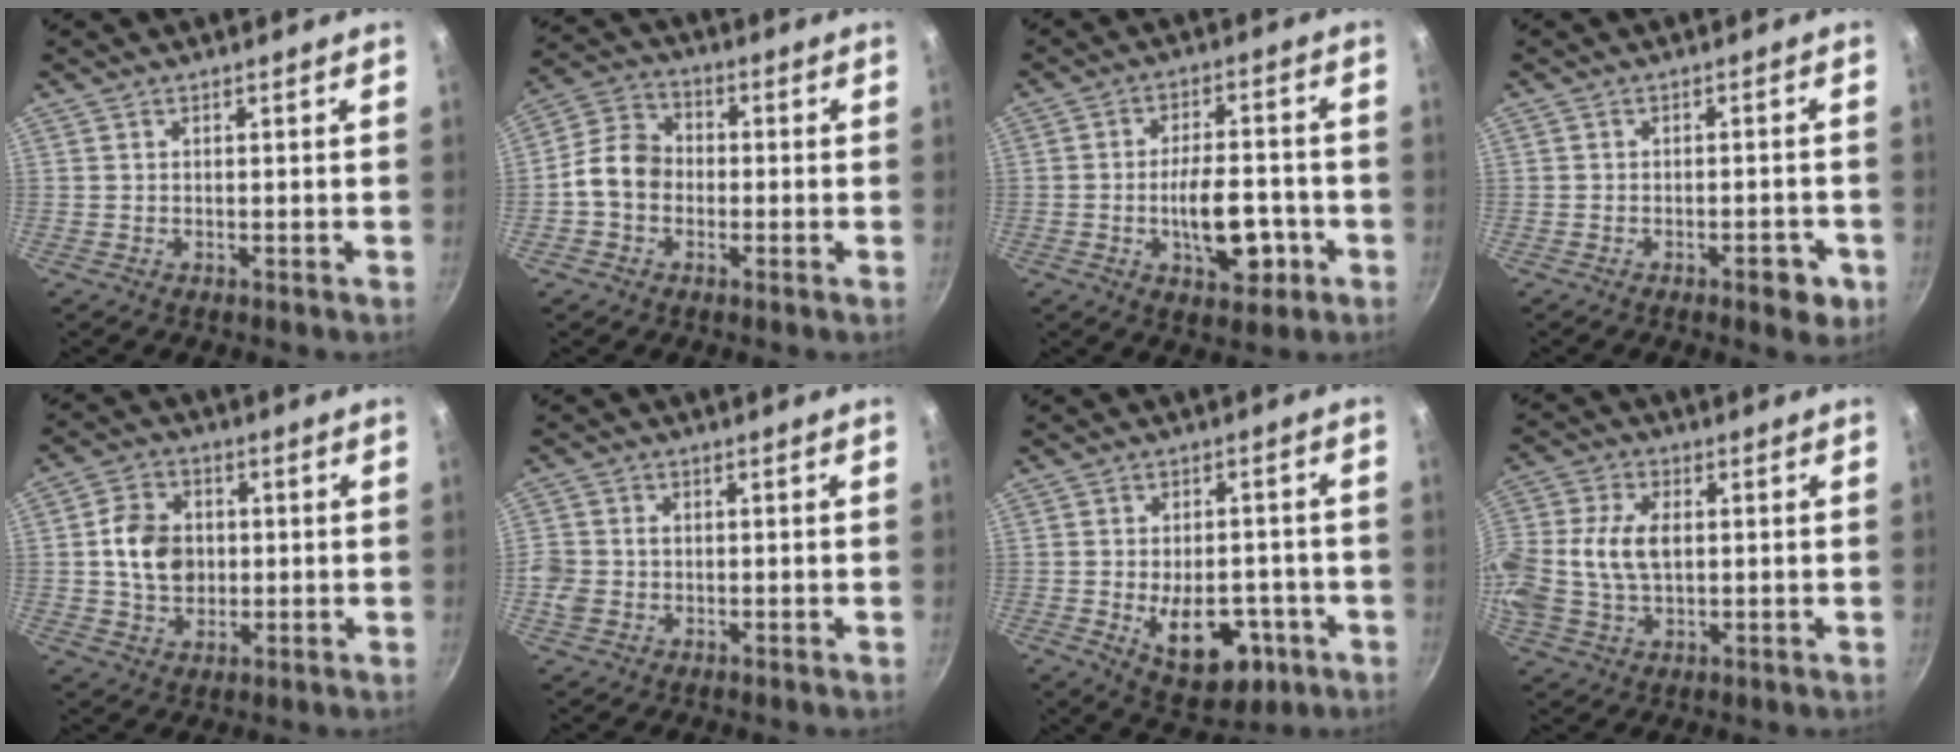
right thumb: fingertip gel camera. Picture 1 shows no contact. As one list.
[{"total": 8.3, "force": [-1.4, 6.7, 4.7], "torque": [-0.060, 0.026, -0.046]}, {"total": 11.7, "force": [-3.5, 5.8, 9.5], "torque": [-0.122, 0.022, -0.048]}, {"total": 4.8, "force": [-2.2, 2.0, 3.8], "torque": [-0.032, 0.018, -0.022]}, {"total": 9.6, "force": [0.4, 7.7, 5.9], "torque": [-0.078, 0.010, 0.002]}, {"total": 5.2, "force": [-1.0, 4.5, 2.6], "torque": [-0.050, 0.009, -0.022]}, {"total": 13.0, "force": [-4.0, 8.0, 9.5], "torque": [-0.100, 0.009, -0.038]}, {"total": 14.0, "force": [0.7, 9.4, 10.4], "torque": [-0.224, 0.027, 0.007]}]